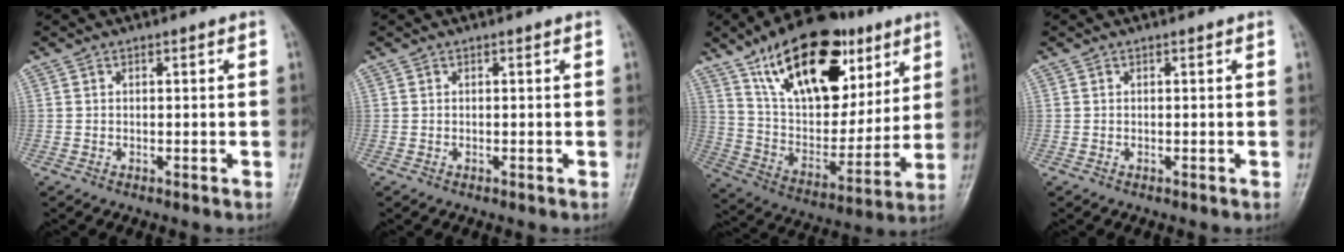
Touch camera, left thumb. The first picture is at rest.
{"total": 0.0}
{"total": 26.8, "force": [13.5, 14.2, 18.2], "torque": [-0.257, -0.025, 0.229]}
{"total": 0.0}